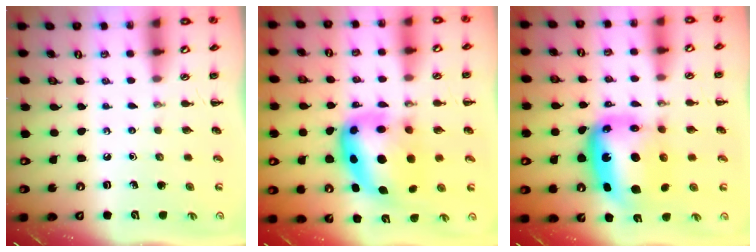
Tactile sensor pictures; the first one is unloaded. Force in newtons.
{"total": 13.1, "press": 12.8, "slide": 3.2}
{"total": 14.2, "press": 13.6, "slide": 4.0}